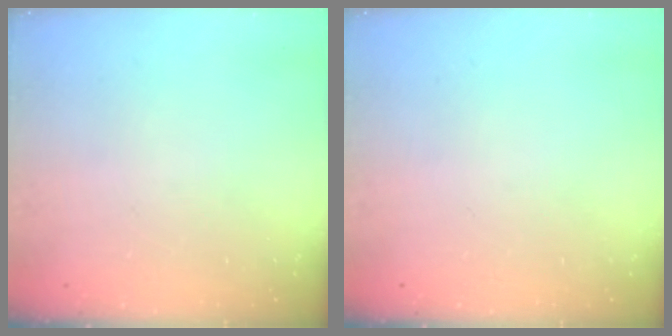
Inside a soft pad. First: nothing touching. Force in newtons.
{"total": 0.0}